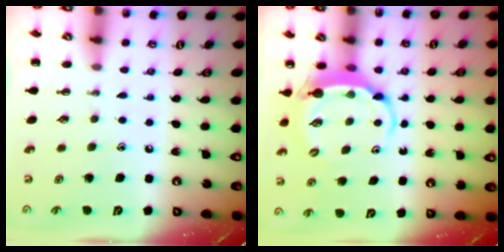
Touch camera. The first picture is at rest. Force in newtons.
{"total": 6.0, "press": 5.9, "slide": 0.9}